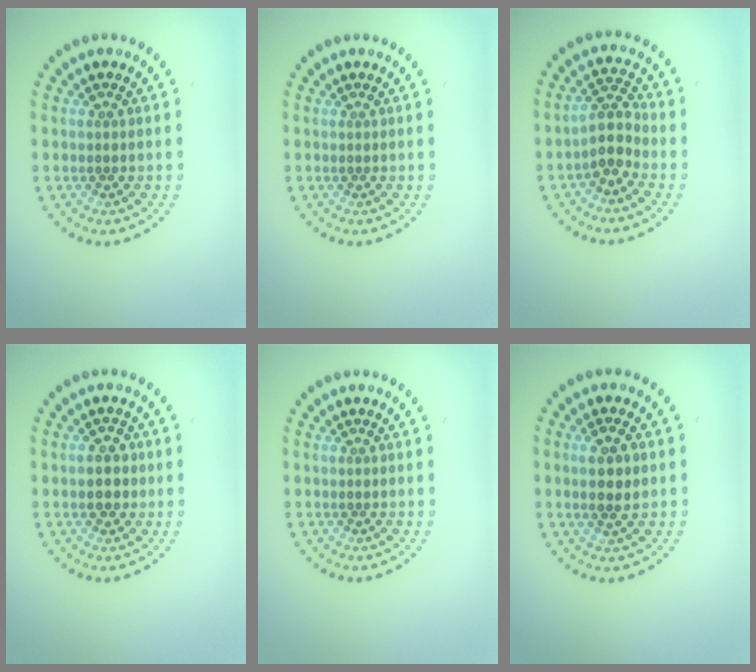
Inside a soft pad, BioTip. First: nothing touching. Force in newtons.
{"total": 0.0}
{"total": 2.7, "press": 2.3, "slide": 1.5}
{"total": 2.9, "press": 2.9, "slide": 0.3}
{"total": 0.0}
{"total": 2.8, "press": 2.7, "slide": 0.7}